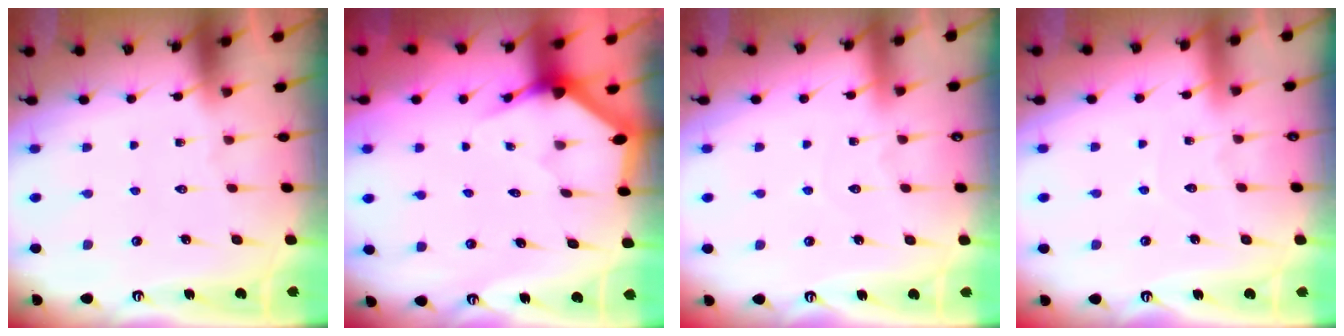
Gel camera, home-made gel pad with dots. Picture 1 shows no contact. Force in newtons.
{"total": 3.4, "press": 3.4, "slide": 0.2}
{"total": 2.7, "press": 2.7, "slide": 0.4}
{"total": 3.7, "press": 3.7, "slide": 0.4}